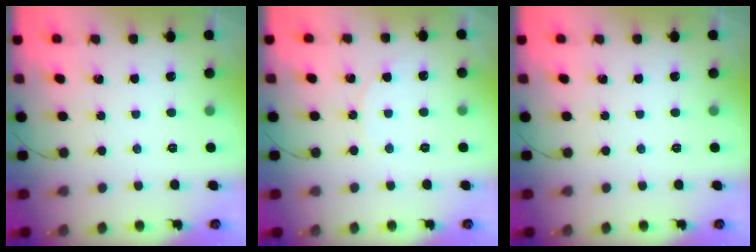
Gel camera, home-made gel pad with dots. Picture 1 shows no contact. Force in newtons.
{"total": 3.8, "press": 3.7, "slide": 0.5}
{"total": 0.0}